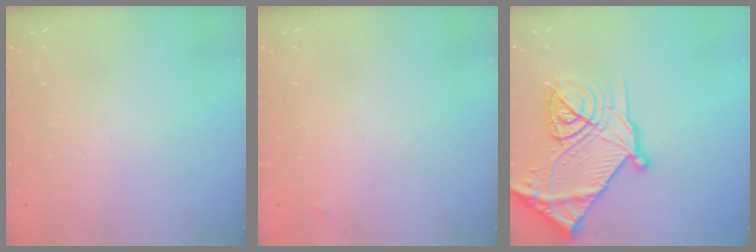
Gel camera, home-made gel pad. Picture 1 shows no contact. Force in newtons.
{"total": 2.5, "press": 2.4, "slide": 0.4}
{"total": 30.3, "press": 30.1, "slide": 3.2}